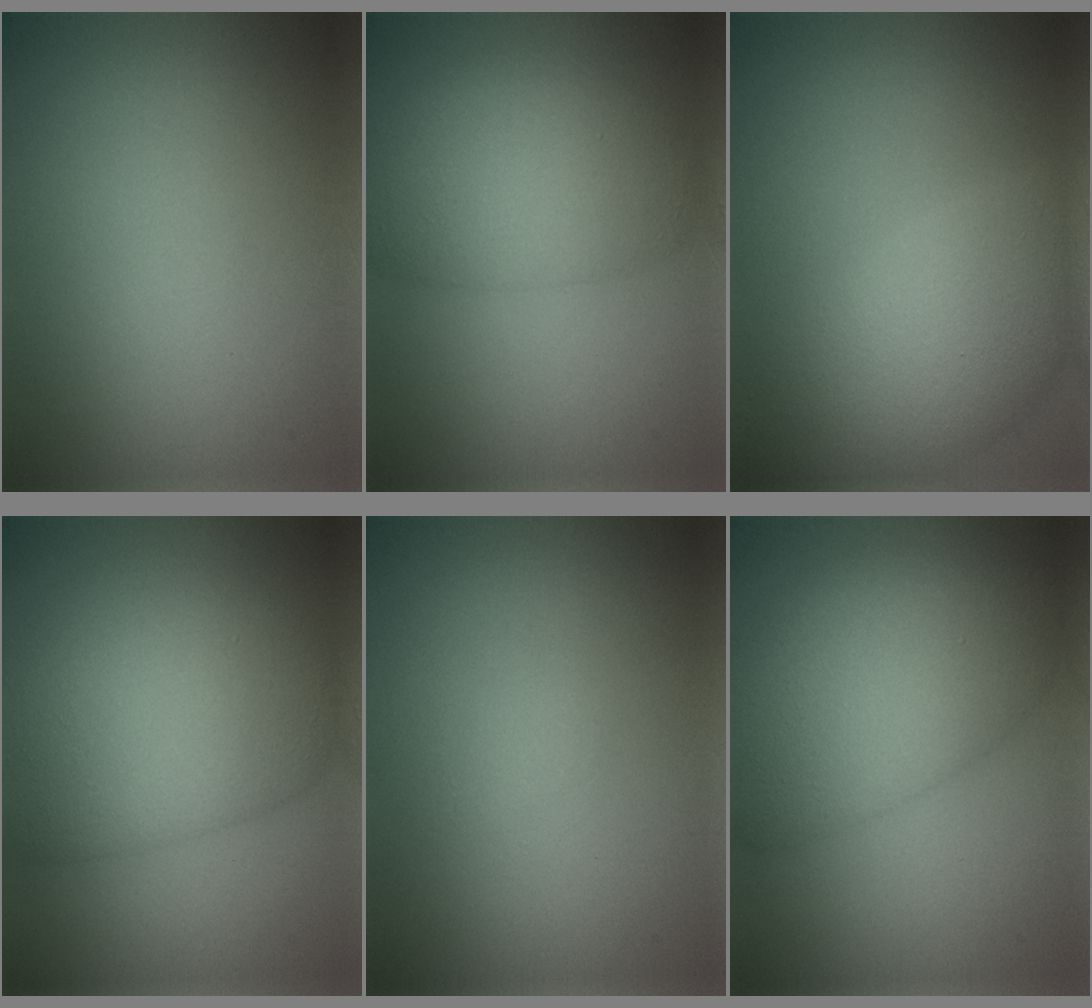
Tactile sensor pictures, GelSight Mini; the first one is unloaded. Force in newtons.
{"total": 6.7, "press": 6.6, "slide": 0.6}
{"total": 8.1, "press": 8.1, "slide": 0.3}
{"total": 9.5, "press": 9.5, "slide": 0.5}
{"total": 0.6, "press": 0.6, "slide": 0.1}
{"total": 9.1, "press": 9.1, "slide": 0.1}